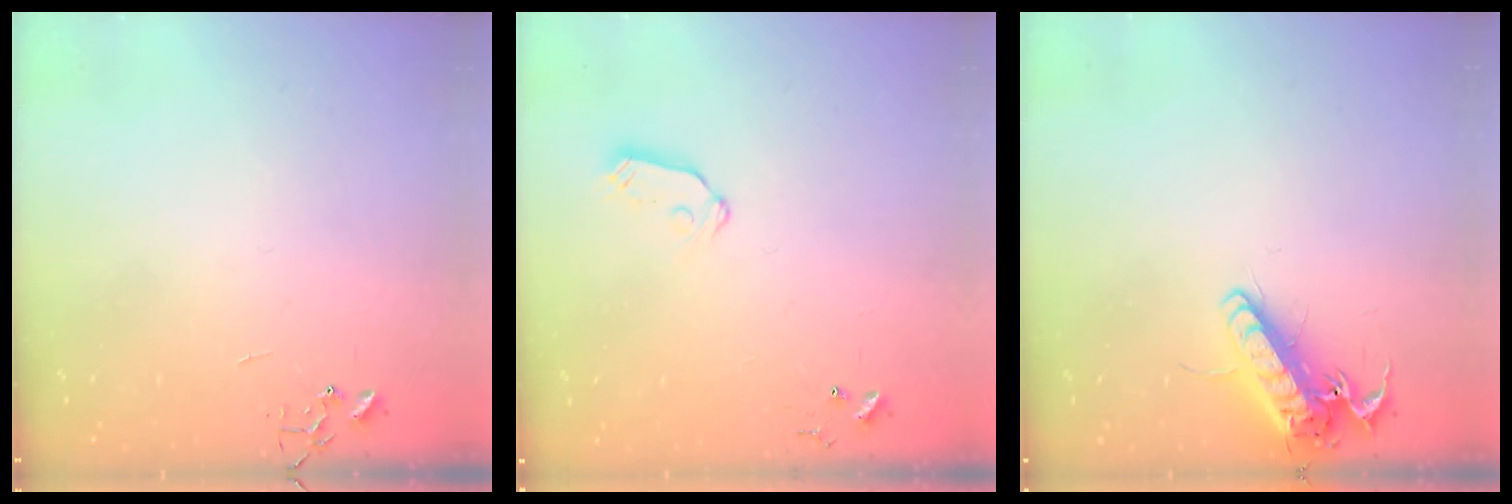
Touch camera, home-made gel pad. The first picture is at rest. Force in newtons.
{"total": 6.8, "press": 6.8, "slide": 0.4}
{"total": 14.6, "press": 14.4, "slide": 2.4}